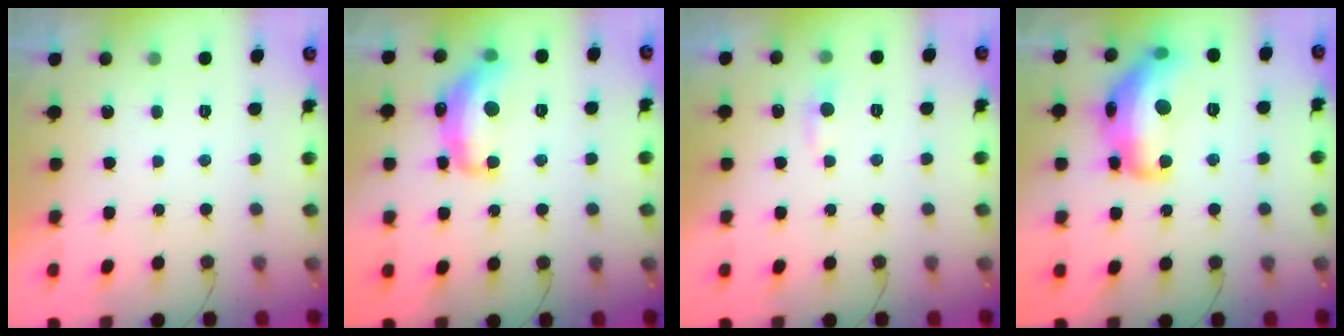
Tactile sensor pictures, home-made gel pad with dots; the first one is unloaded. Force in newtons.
{"total": 14.1, "press": 14.1, "slide": 0.9}
{"total": 3.8, "press": 3.8, "slide": 0.4}
{"total": 20.3, "press": 20.3, "slide": 1.1}